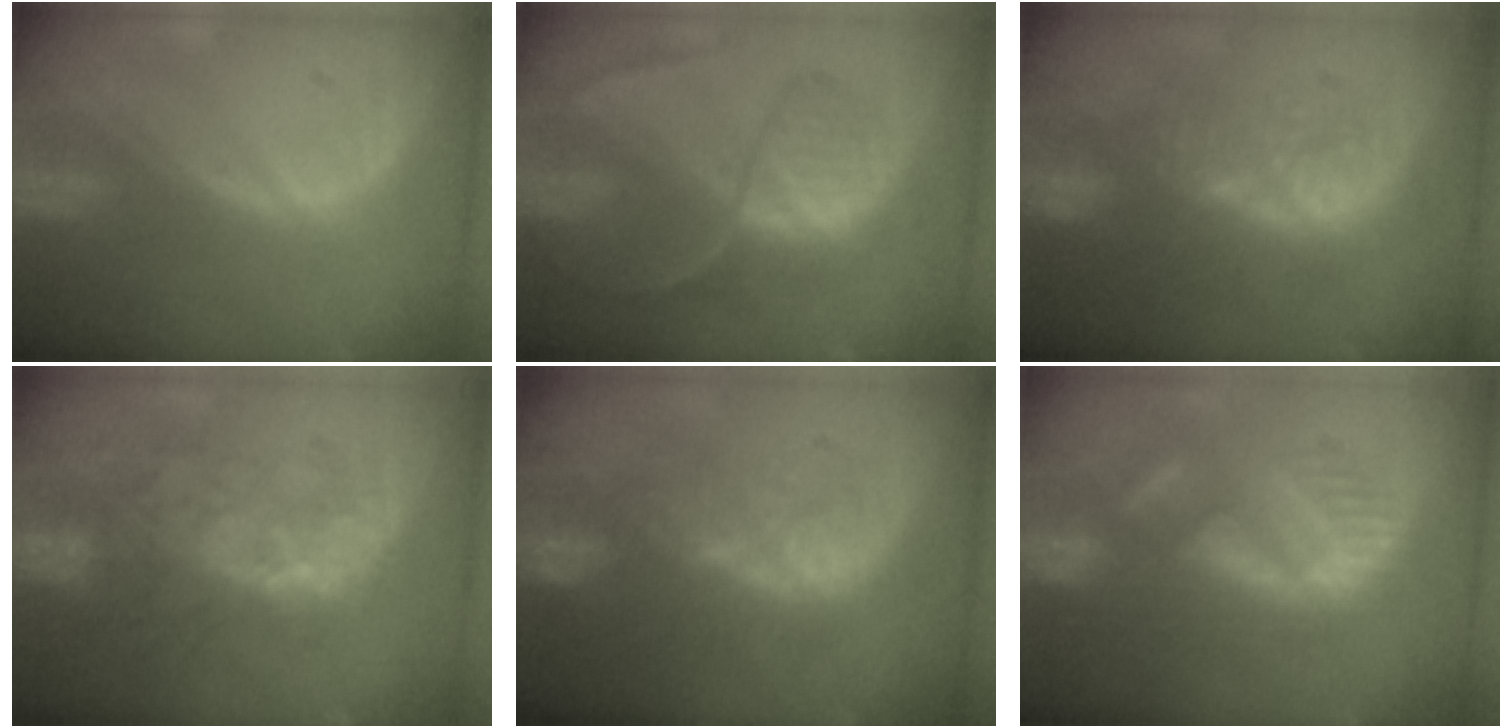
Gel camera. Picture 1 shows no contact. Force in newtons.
{"total": 9.0, "press": 7.4, "slide": 5.1}
{"total": 9.5, "press": 9.1, "slide": 2.8}
{"total": 9.8, "press": 8.8, "slide": 4.4}
{"total": 9.6, "press": 9.0, "slide": 3.5}
{"total": 9.2, "press": 8.9, "slide": 2.3}